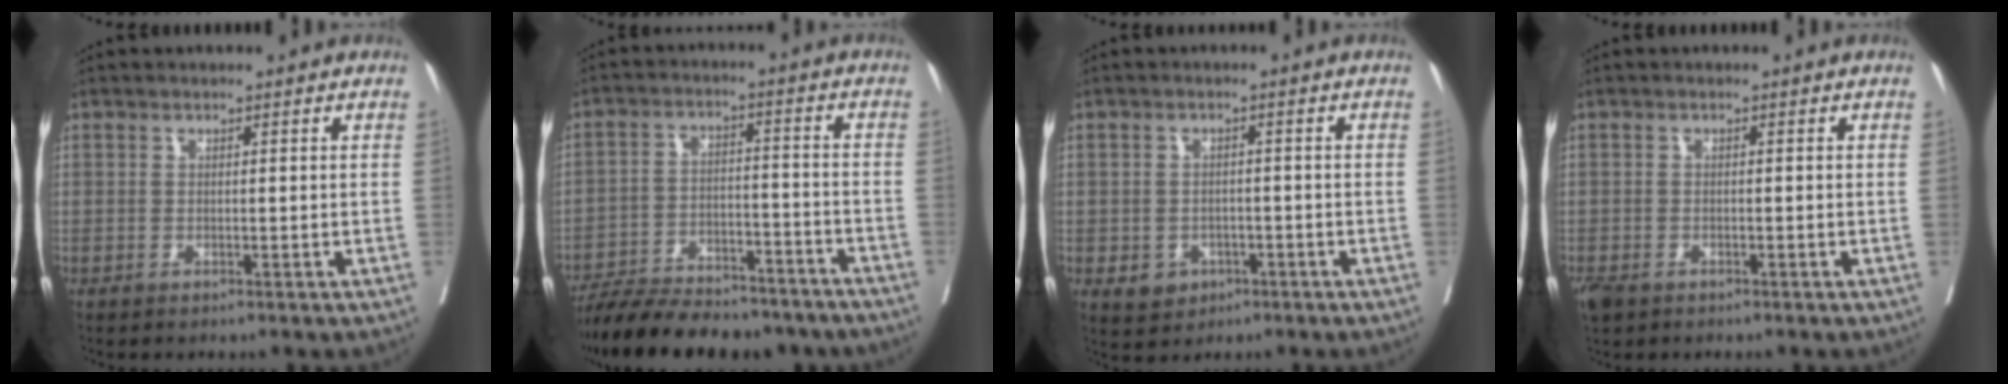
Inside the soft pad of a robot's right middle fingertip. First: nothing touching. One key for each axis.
{"total": 19.2, "fx": -16.7, "fy": 5.1, "fz": 7.9, "tx": -0.145, "ty": -0.005, "tz": -0.247}
{"total": 3.9, "fx": -1.5, "fy": 3.3, "fz": 1.3, "tx": -0.020, "ty": 0.002, "tz": -0.015}
{"total": 2.6, "fx": -1.7, "fy": 1.5, "fz": 1.2, "tx": -0.029, "ty": -0.005, "tz": -0.028}